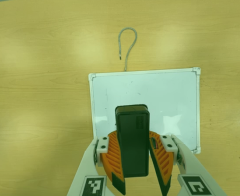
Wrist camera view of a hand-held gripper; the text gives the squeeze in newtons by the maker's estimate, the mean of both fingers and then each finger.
{"total": 11.6, "left": 11.0, "right": 12.2}